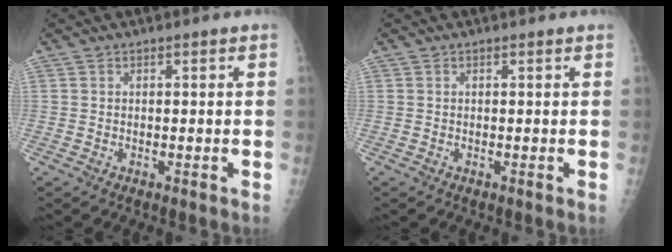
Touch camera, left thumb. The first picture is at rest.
{"total": 0.0}